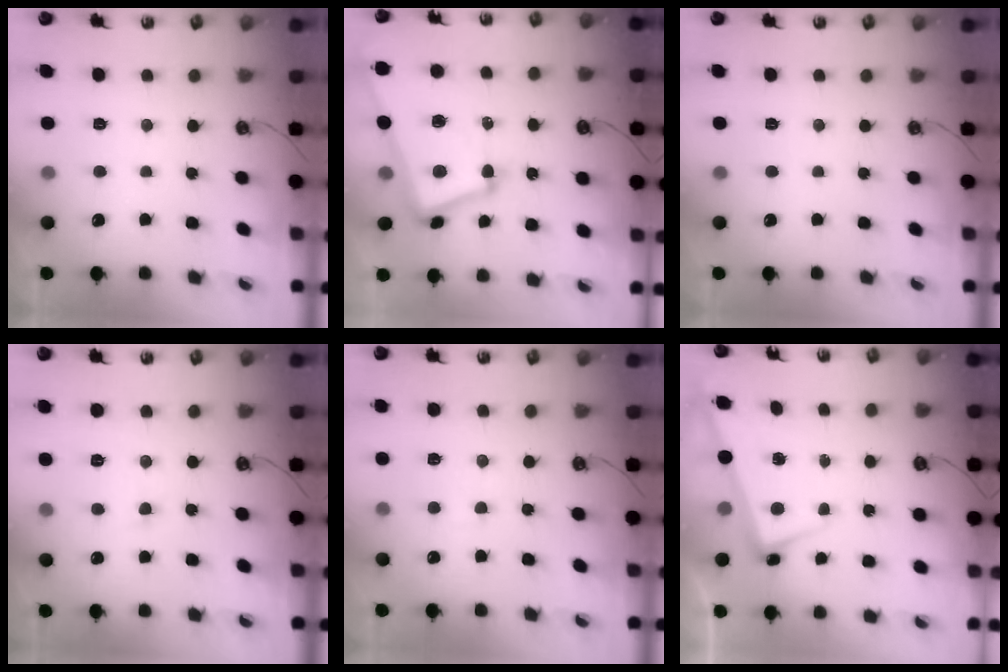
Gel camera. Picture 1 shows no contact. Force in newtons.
{"total": 13.4, "press": 13.2, "slide": 2.2}
{"total": 0.0}
{"total": 0.0}
{"total": 2.9, "press": 2.7, "slide": 0.9}
{"total": 2.5, "press": 2.4, "slide": 0.5}